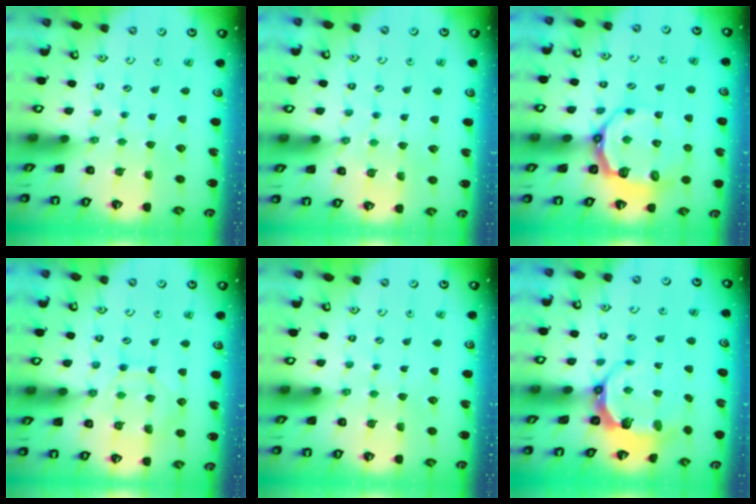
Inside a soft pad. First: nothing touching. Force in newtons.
{"total": 2.8, "press": 2.8, "slide": 0.3}
{"total": 8.6, "press": 7.5, "slide": 4.2}
{"total": 10.4, "press": 10.4, "slide": 1.1}
{"total": 0.0}
{"total": 7.3, "press": 6.5, "slide": 3.4}